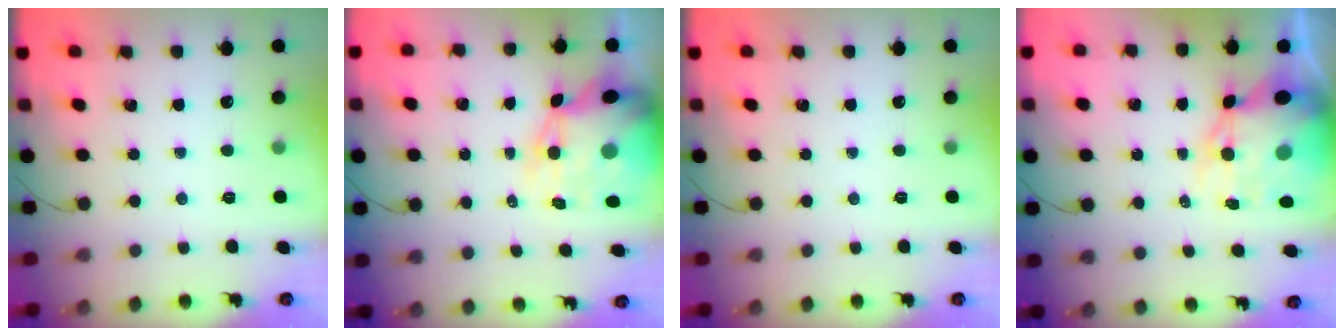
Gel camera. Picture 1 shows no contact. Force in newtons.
{"total": 13.6, "press": 13.1, "slide": 3.9}
{"total": 0.0}
{"total": 13.6, "press": 13.2, "slide": 3.5}